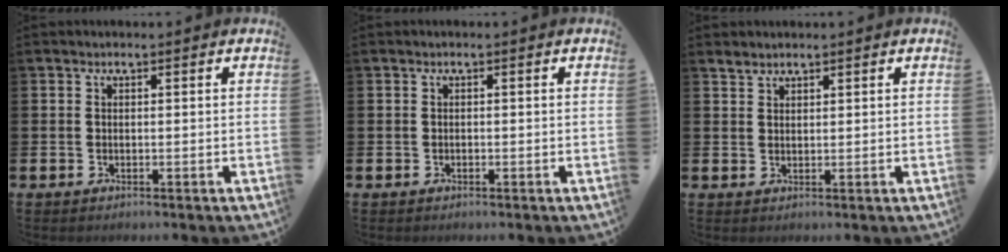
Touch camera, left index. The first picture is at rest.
{"total": 0.0}
{"total": 1.6, "force": [1.5, 0.5, 0.0], "torque": [0.007, -0.001, 0.027]}